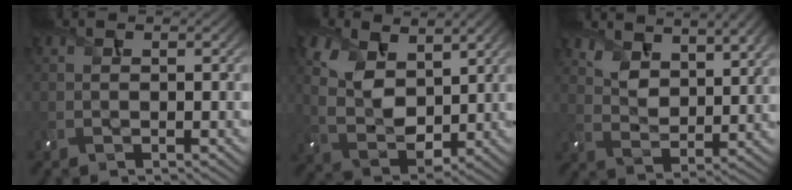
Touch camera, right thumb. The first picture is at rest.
{"total": 8.5, "force": [3.8, 4.9, 5.8], "torque": [-0.149, -0.003, 0.074]}
{"total": 9.0, "force": [5.9, 4.1, 5.4], "torque": [-0.114, -0.004, 0.108]}